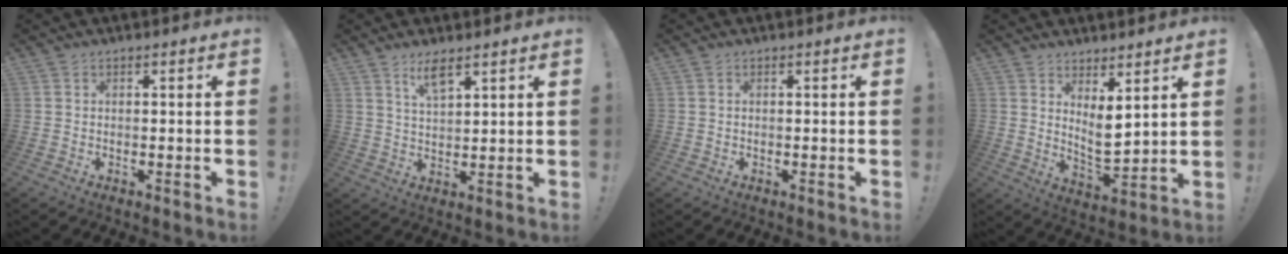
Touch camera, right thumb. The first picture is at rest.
{"total": 6.1, "force": [4.3, 1.5, 4.0], "torque": [-0.075, -0.018, 0.074]}
{"total": 0.0}
{"total": 7.0, "force": [4.3, 2.0, 5.1], "torque": [-0.076, -0.045, 0.082]}